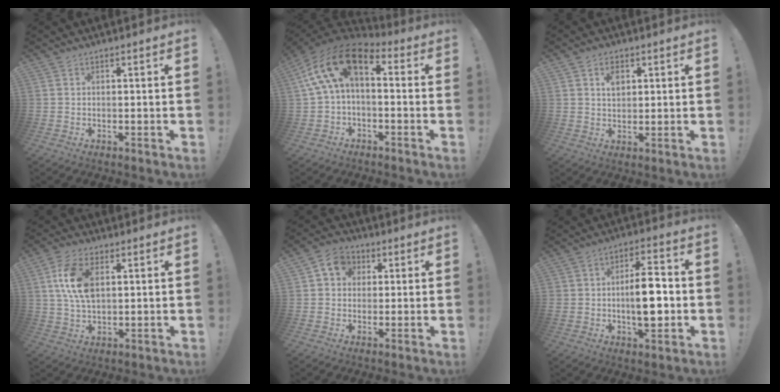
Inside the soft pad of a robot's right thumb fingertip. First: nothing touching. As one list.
[{"total": 14.0, "force": [4.5, 7.5, 10.9], "torque": [-0.207, -0.012, 0.085]}, {"total": 4.3, "force": [1.6, 3.0, 2.6], "torque": [-0.029, -0.003, 0.024]}, {"total": 11.6, "force": [2.8, 6.8, 9.0], "torque": [-0.184, 0.000, 0.050]}, {"total": 7.3, "force": [1.6, 6.4, 3.1], "torque": [-0.039, 0.004, 0.034]}, {"total": 12.6, "force": [-2.1, 7.3, 10.1], "torque": [-0.153, 0.016, -0.037]}]